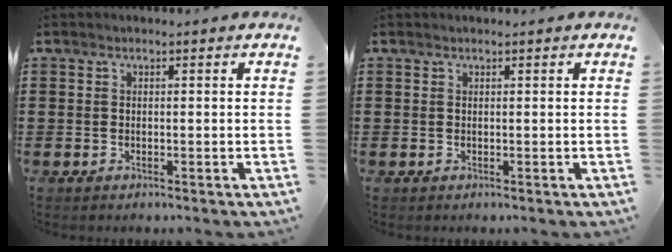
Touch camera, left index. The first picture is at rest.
{"total": 0.0}